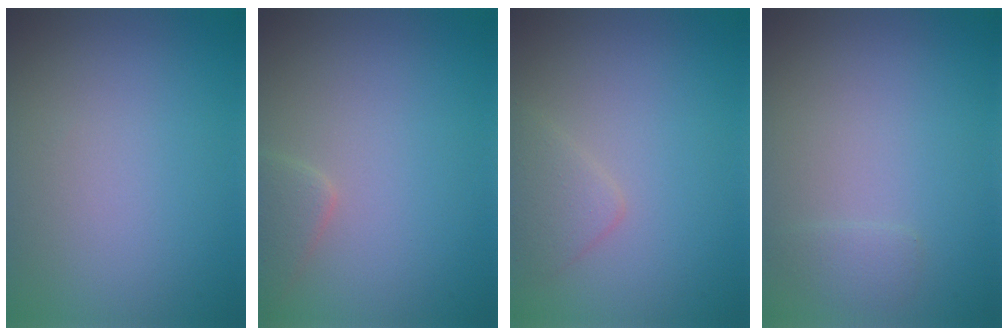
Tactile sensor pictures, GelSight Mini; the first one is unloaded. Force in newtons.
{"total": 1.8, "press": 1.8, "slide": 0.1}
{"total": 1.9, "press": 1.9, "slide": 0.0}
{"total": 1.0, "press": 1.0, "slide": 0.1}